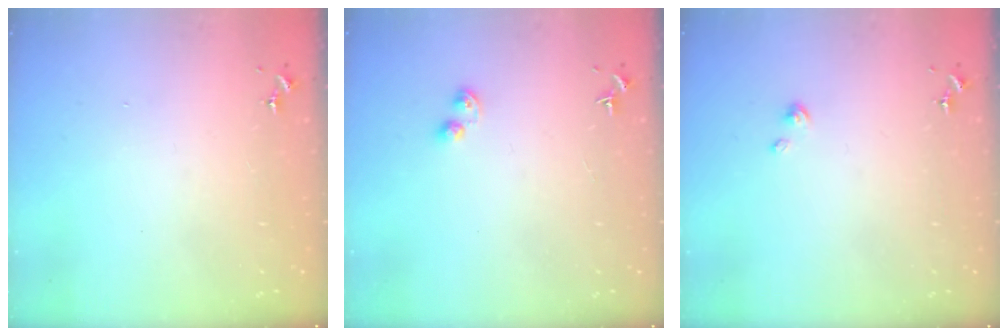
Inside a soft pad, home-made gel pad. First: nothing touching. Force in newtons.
{"total": 3.8, "press": 3.8, "slide": 0.4}
{"total": 2.9, "press": 2.9, "slide": 0.2}